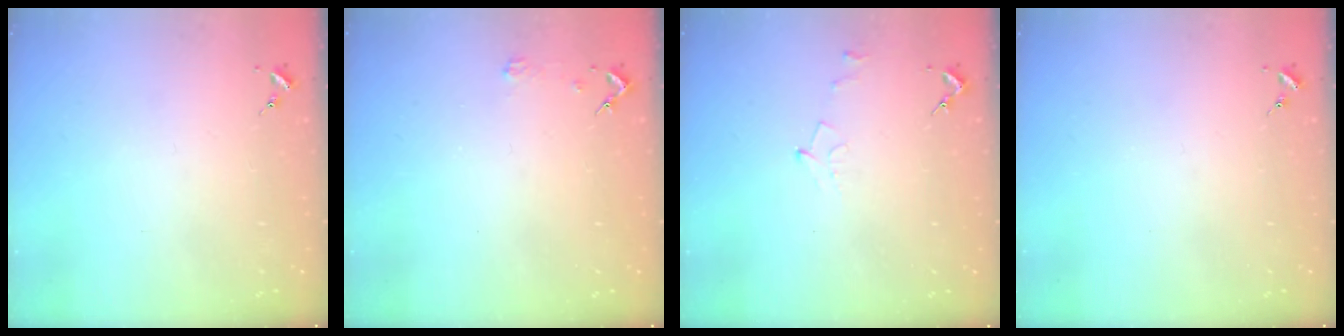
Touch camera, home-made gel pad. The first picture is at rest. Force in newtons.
{"total": 2.3, "press": 2.3, "slide": 0.2}
{"total": 4.9, "press": 4.9, "slide": 0.6}
{"total": 0.0}